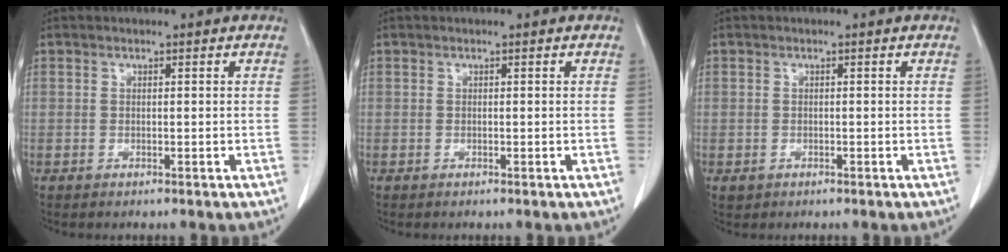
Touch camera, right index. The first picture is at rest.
{"total": 0.0}
{"total": 1.0, "force": [-0.3, 1.0, 0.1], "torque": [-0.005, 0.005, 0.000]}